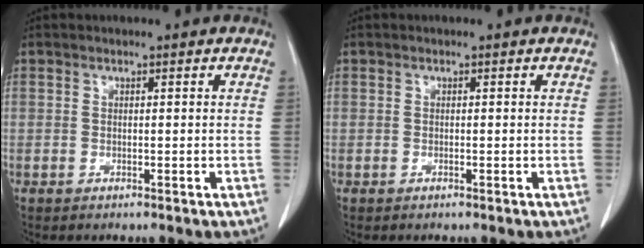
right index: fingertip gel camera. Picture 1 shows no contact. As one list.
[{"total": 0.0}]